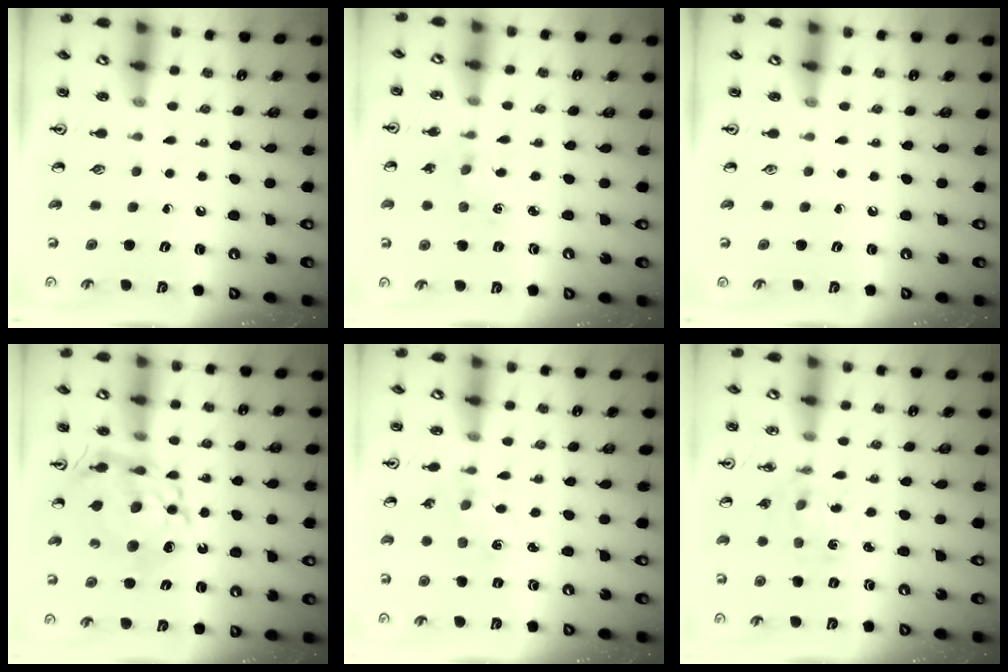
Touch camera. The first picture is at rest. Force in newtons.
{"total": 0.7, "press": 0.7, "slide": 0.2}
{"total": 0.0}
{"total": 13.6, "press": 13.6, "slide": 1.5}
{"total": 1.2, "press": 1.2, "slide": 0.3}
{"total": 2.0, "press": 2.0, "slide": 0.3}